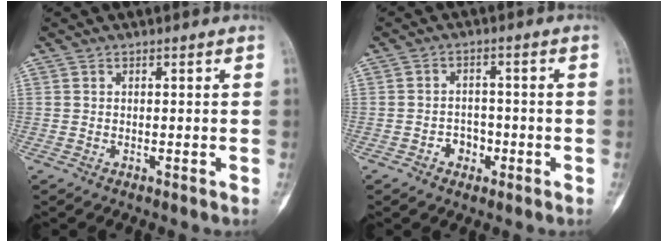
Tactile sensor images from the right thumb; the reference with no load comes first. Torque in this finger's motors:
{"motor_torque": [0.96, 0.42, 0.36, -0.48, 0.00]}